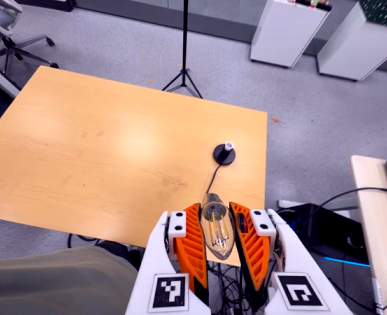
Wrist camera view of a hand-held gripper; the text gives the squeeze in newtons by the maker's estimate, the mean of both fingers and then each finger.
{"total": 23.3, "left": 26.3, "right": 20.3}